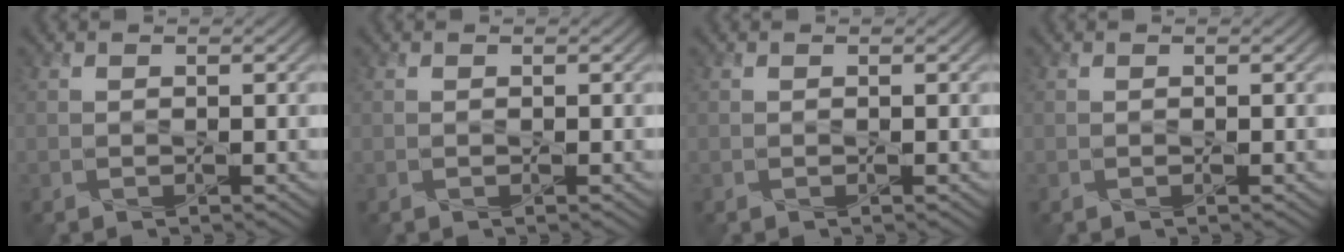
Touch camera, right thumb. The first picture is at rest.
{"total": 0.0}
{"total": 0.0}
{"total": 0.0}